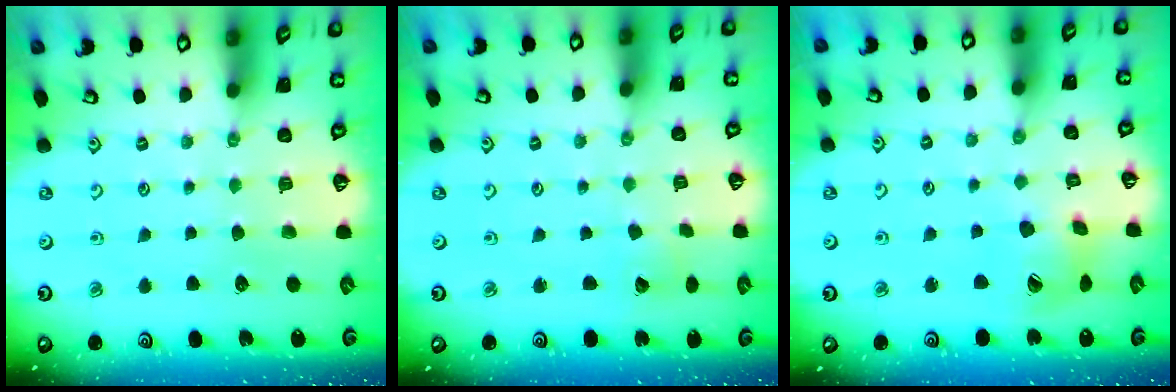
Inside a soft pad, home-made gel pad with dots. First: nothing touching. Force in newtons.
{"total": 2.9, "press": 2.9, "slide": 0.2}
{"total": 10.8, "press": 10.7, "slide": 1.4}